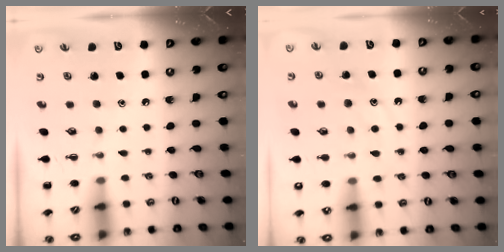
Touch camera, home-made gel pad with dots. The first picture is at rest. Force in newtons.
{"total": 12.4, "press": 12.3, "slide": 1.2}